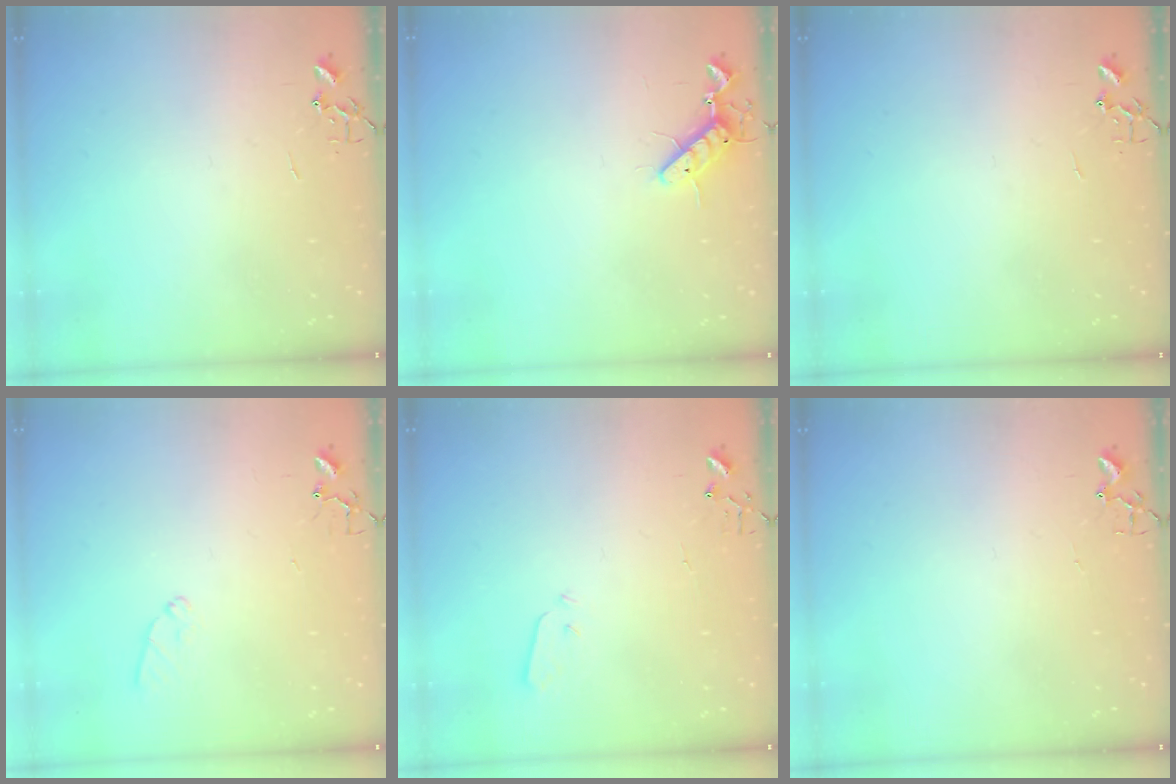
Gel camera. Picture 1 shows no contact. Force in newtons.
{"total": 8.5, "press": 8.4, "slide": 1.5}
{"total": 0.0}
{"total": 5.7, "press": 5.7, "slide": 0.6}
{"total": 3.4, "press": 3.3, "slide": 0.7}
{"total": 1.8, "press": 1.8, "slide": 0.2}